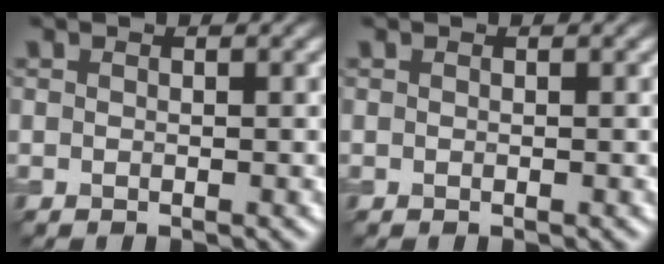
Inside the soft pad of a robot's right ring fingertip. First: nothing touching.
{"total": 0.0}